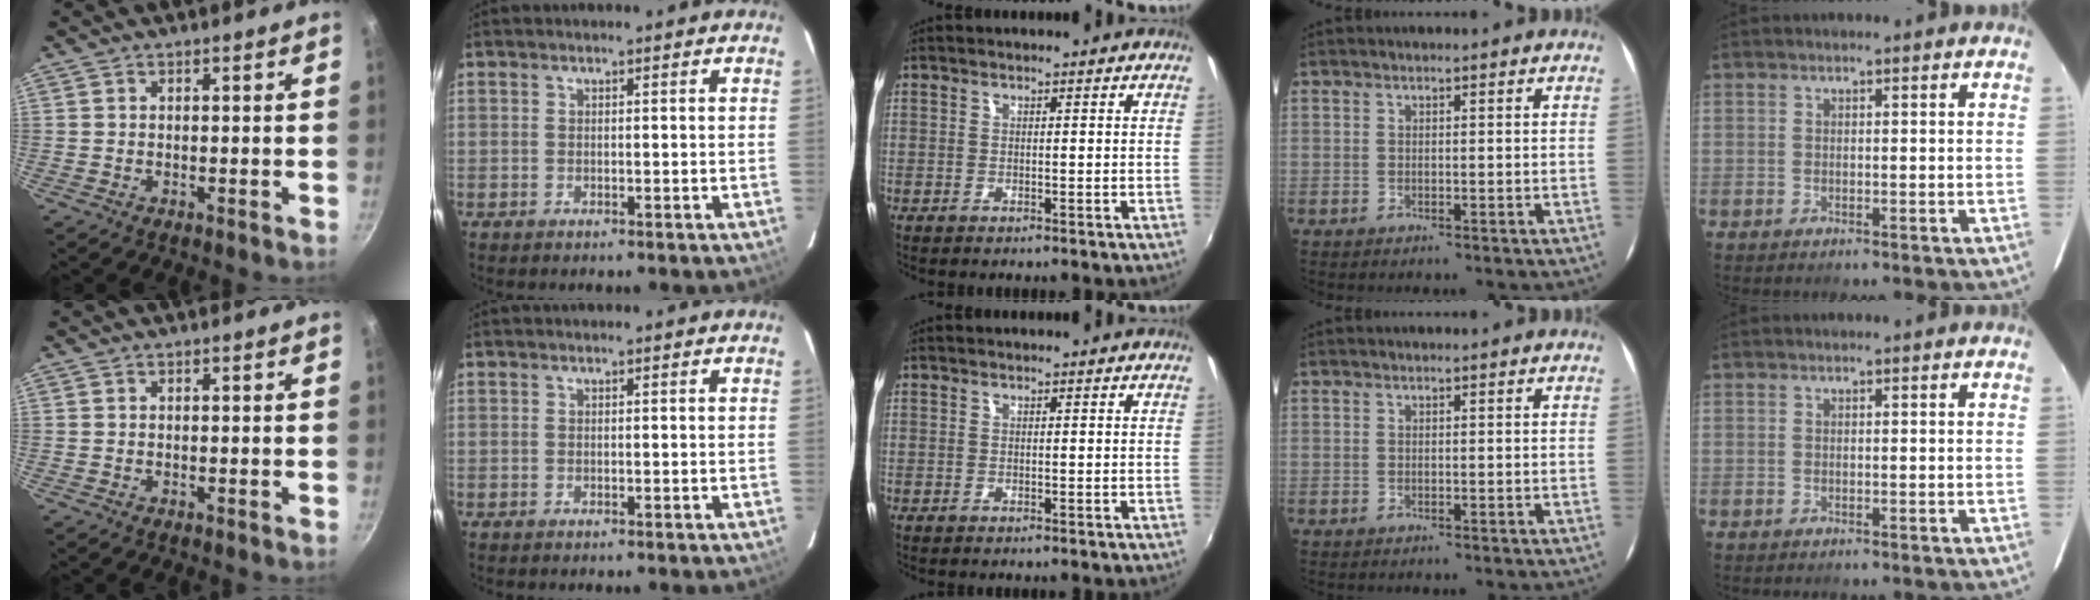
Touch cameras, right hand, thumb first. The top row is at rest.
{}